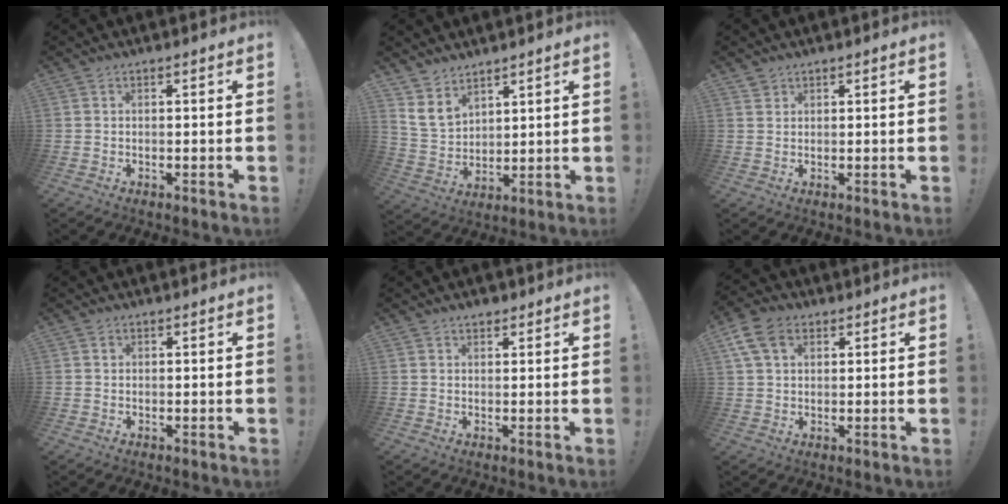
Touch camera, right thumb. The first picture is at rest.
{"total": 8.5, "force": [5.8, 5.5, 2.8], "torque": [-0.059, -0.036, 0.120]}
{"total": 1.4, "force": [1.2, 0.8, 0.2], "torque": [0.002, -0.005, 0.024]}
{"total": 0.7, "force": [0.3, 0.6, 0.1], "torque": [0.005, -0.001, 0.005]}
{"total": 2.0, "force": [1.4, 1.3, 0.6], "torque": [0.000, -0.005, 0.025]}
{"total": 9.5, "force": [3.9, 6.4, 5.9], "torque": [-0.117, 0.003, 0.079]}